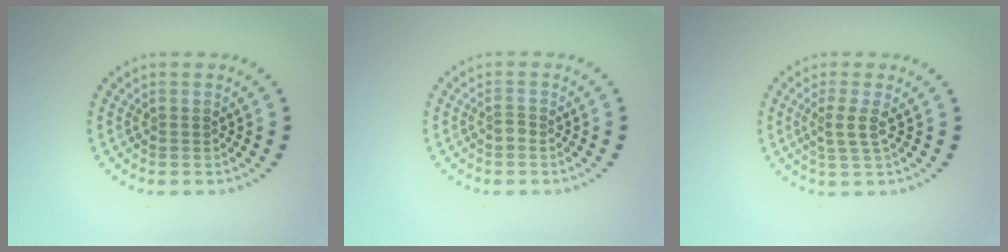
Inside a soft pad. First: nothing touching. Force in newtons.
{"total": 0.8, "press": 0.5, "slide": 0.7}
{"total": 1.7, "press": 1.3, "slide": 1.1}